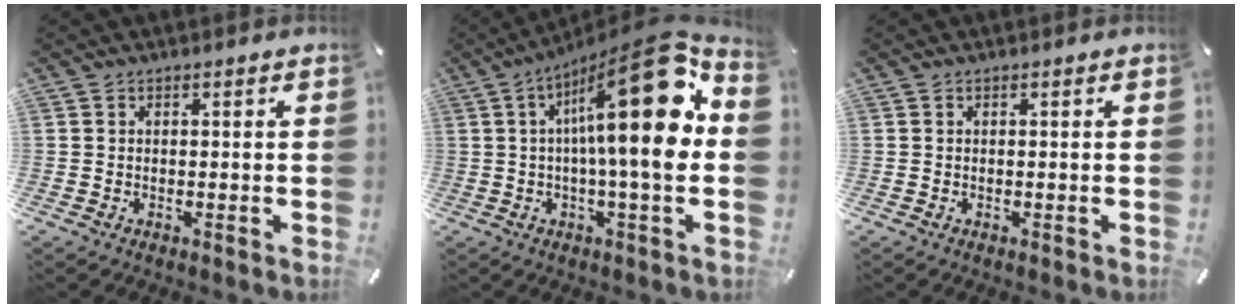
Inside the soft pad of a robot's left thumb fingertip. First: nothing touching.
{"total": 23.6, "force": [5.5, 5.3, 22.4], "torque": [-0.342, -0.058, 0.070]}
{"total": 0.0}